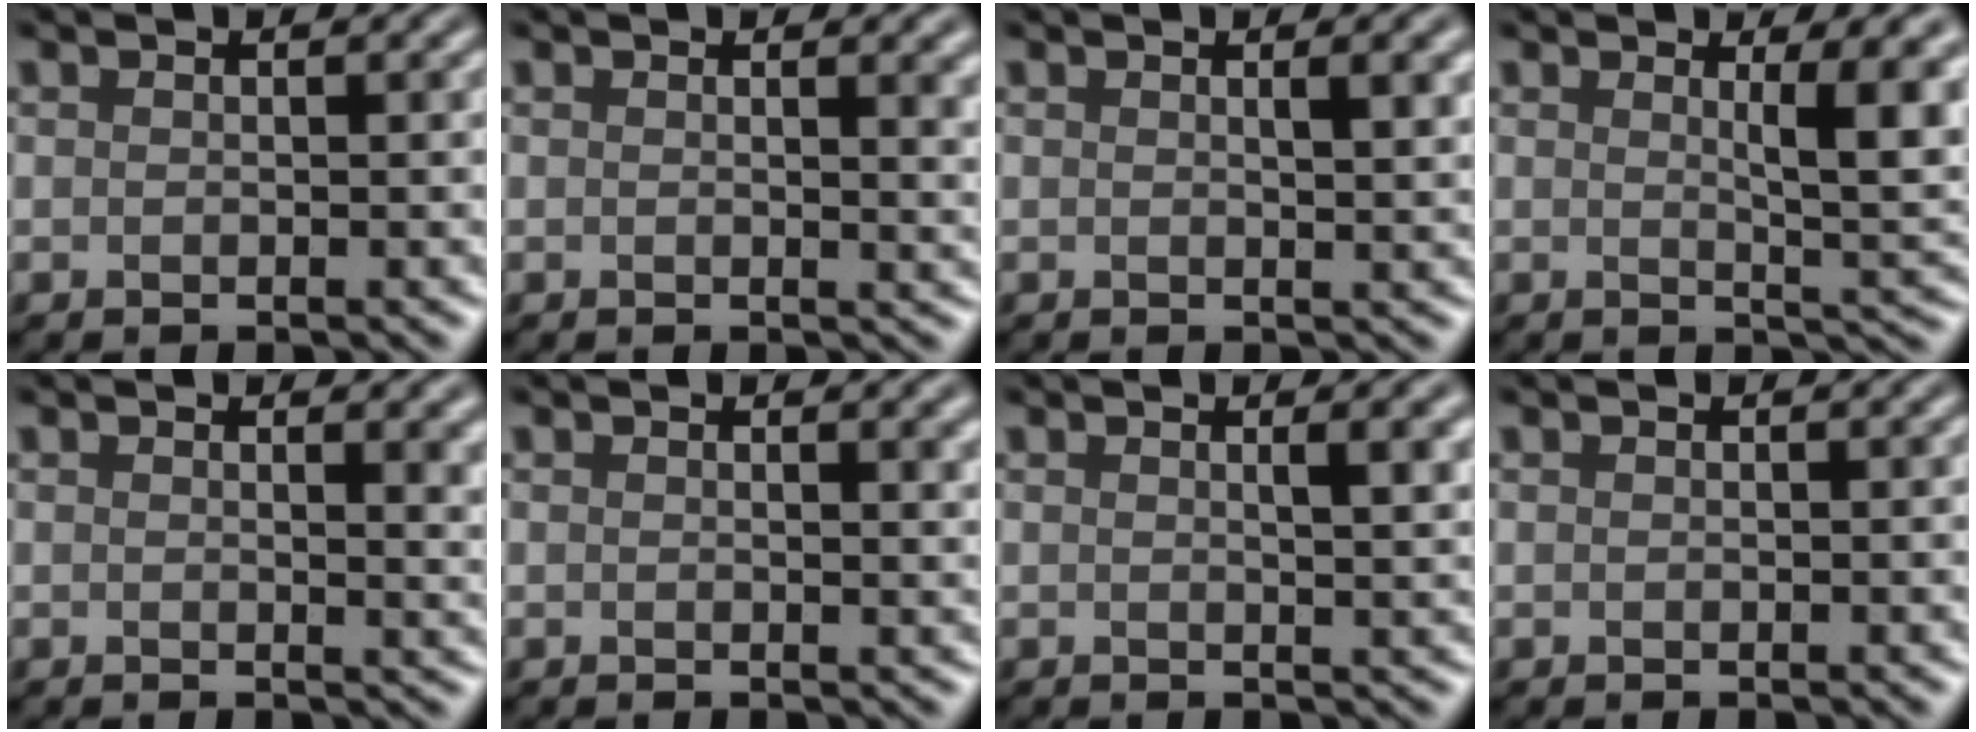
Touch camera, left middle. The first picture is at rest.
{"total": 2.3, "force": [0.9, 0.9, 1.9], "torque": [-0.017, -0.001, 0.013]}
{"total": 2.2, "force": [0.8, 0.5, 1.9], "torque": [-0.018, 0.001, 0.012]}
{"total": 5.2, "force": [1.5, 1.2, 4.8], "torque": [-0.065, -0.009, 0.025]}
{"total": 2.7, "force": [1.1, 1.1, 2.2], "torque": [-0.018, -0.001, 0.015]}
{"total": 1.2, "force": [0.7, 0.3, 0.9], "torque": [-0.008, -0.001, 0.012]}
{"total": 2.5, "force": [0.8, 0.7, 2.3], "torque": [-0.021, 0.002, 0.012]}
{"total": 0.0}